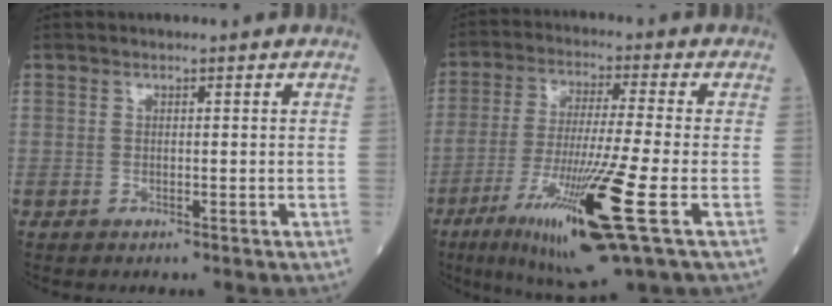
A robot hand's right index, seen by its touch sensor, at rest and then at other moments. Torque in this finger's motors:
{"motor_torque": [2.08, -0.05, 1.05, 0.21]}